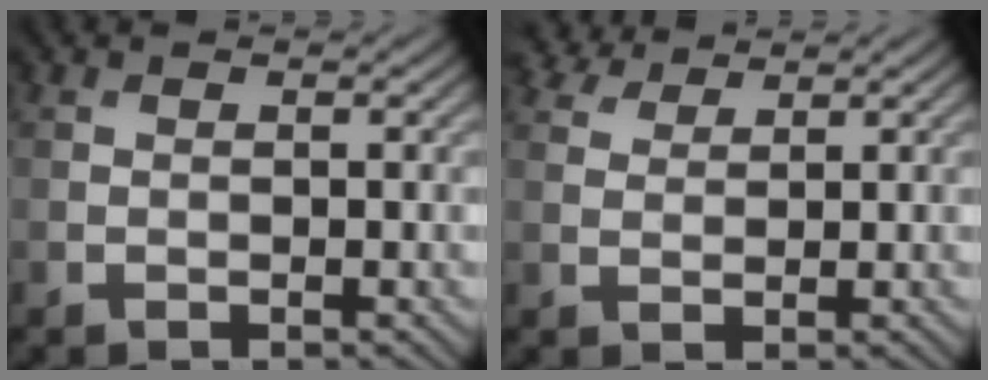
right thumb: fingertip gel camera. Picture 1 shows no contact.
{"total": 3.1, "force": [2.6, 1.3, 1.0], "torque": [-0.032, 0.012, 0.053]}